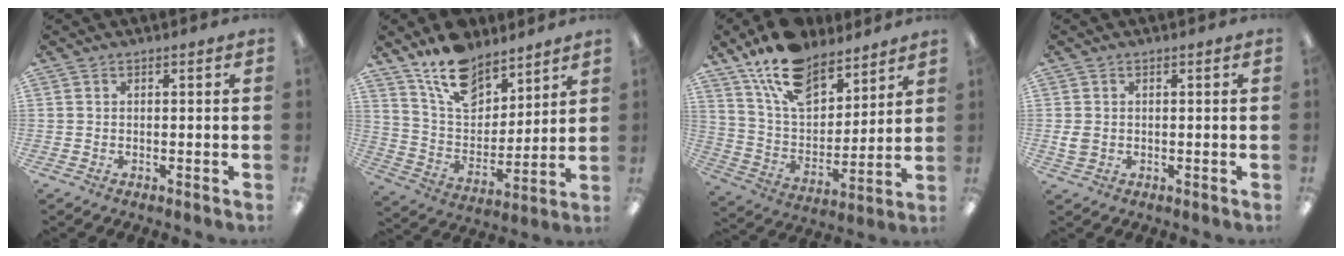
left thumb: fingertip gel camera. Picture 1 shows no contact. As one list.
[{"total": 14.8, "force": [11.6, 7.4, 5.5], "torque": [-0.103, -0.070, 0.217]}, {"total": 17.3, "force": [13.1, 8.4, 7.6], "torque": [-0.147, -0.071, 0.240]}, {"total": 2.8, "force": [0.2, 2.3, 1.6], "torque": [-0.021, 0.003, 0.003]}]